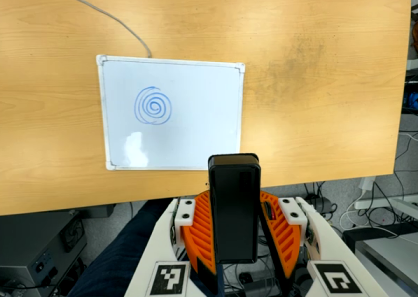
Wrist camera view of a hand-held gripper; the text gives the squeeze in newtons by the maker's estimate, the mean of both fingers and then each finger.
{"total": 5.2, "left": 5.0, "right": 5.4}